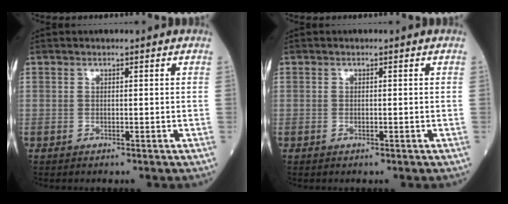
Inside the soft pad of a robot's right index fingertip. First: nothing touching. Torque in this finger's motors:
{"motor_torque": [-0.19, 0.02, -0.04, -0.01]}